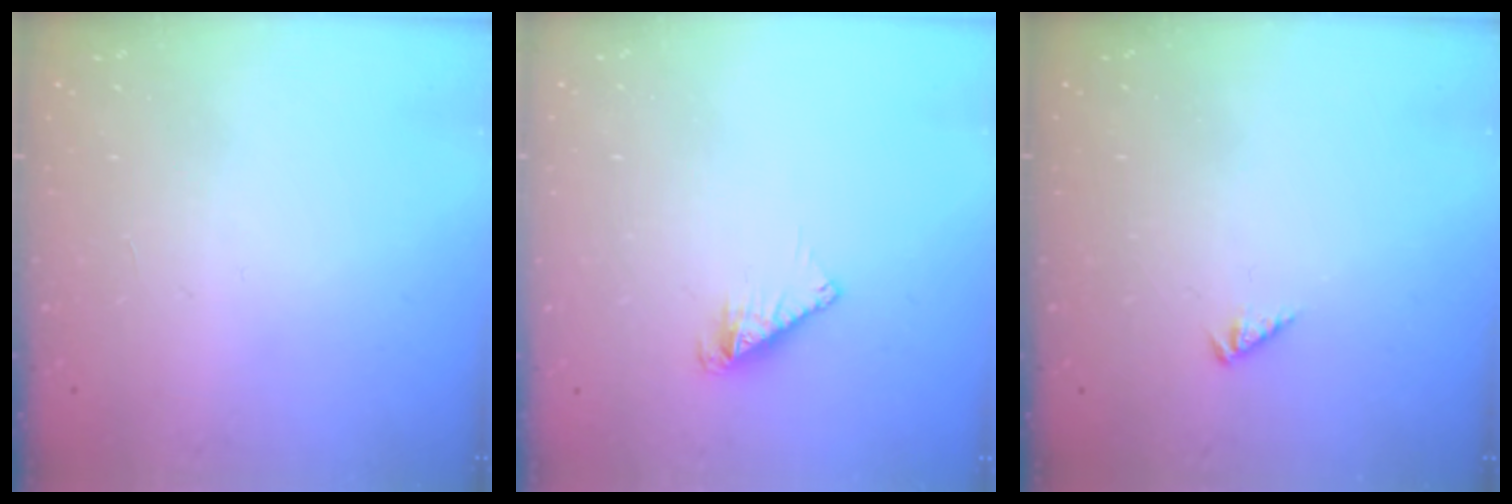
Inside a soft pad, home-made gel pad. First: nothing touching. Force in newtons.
{"total": 3.4, "press": 3.4, "slide": 0.3}
{"total": 1.2, "press": 1.1, "slide": 0.3}